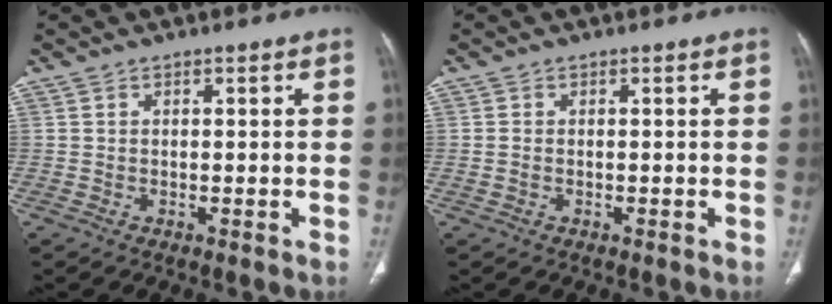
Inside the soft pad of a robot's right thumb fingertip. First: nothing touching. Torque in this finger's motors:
{"motor_torque": [-0.15, -0.40, 0.46, -0.06, -0.02]}